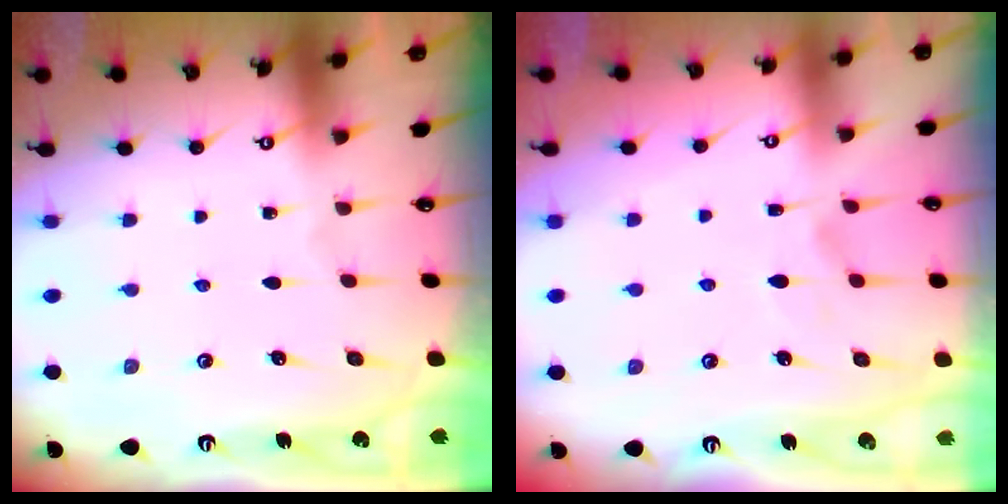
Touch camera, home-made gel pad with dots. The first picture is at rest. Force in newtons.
{"total": 1.4, "press": 0.8, "slide": 1.1}